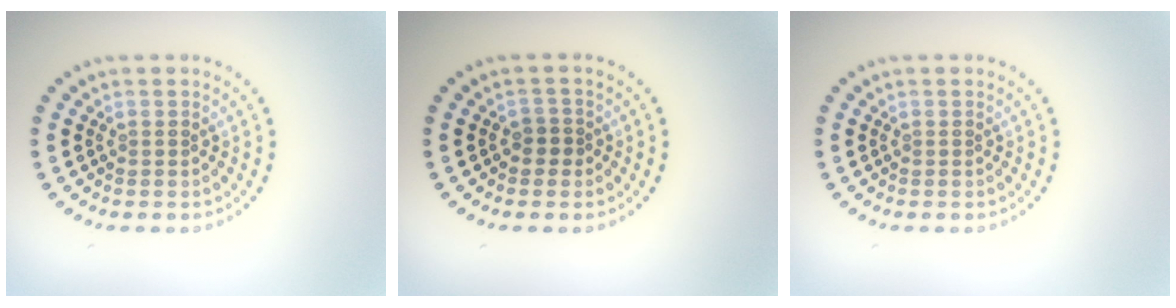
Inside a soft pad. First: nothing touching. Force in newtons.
{"total": 1.3, "press": 1.1, "slide": 0.6}
{"total": 0.0}